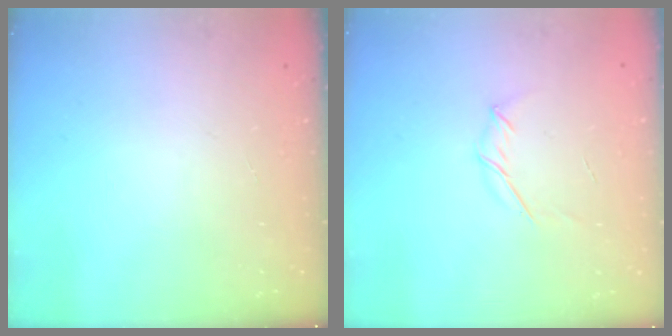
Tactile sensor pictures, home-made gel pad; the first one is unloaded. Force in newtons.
{"total": 3.9, "press": 3.8, "slide": 0.9}